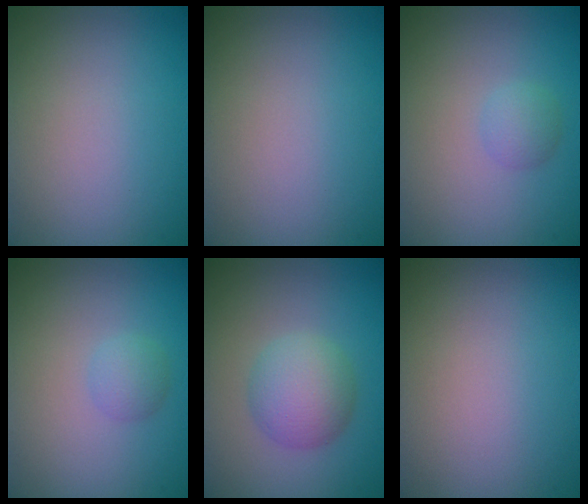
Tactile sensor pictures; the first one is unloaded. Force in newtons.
{"total": 0.0}
{"total": 1.5, "press": 1.5, "slide": 0.1}
{"total": 1.5, "press": 1.5, "slide": 0.1}
{"total": 4.2, "press": 4.2, "slide": 0.1}
{"total": 0.0}